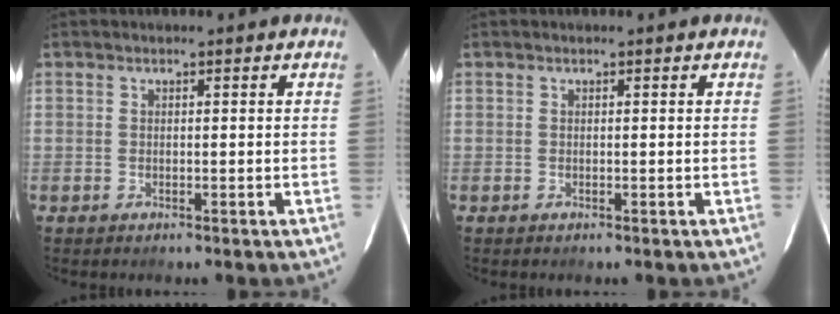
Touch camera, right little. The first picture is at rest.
{"total": 0.0}